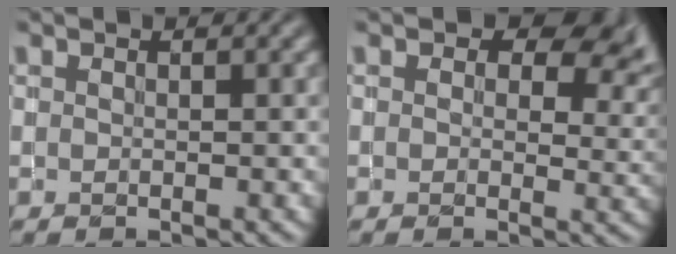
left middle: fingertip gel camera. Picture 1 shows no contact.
{"total": 7.5, "force": [3.0, 4.9, 4.8], "torque": [-0.059, 0.003, 0.045]}